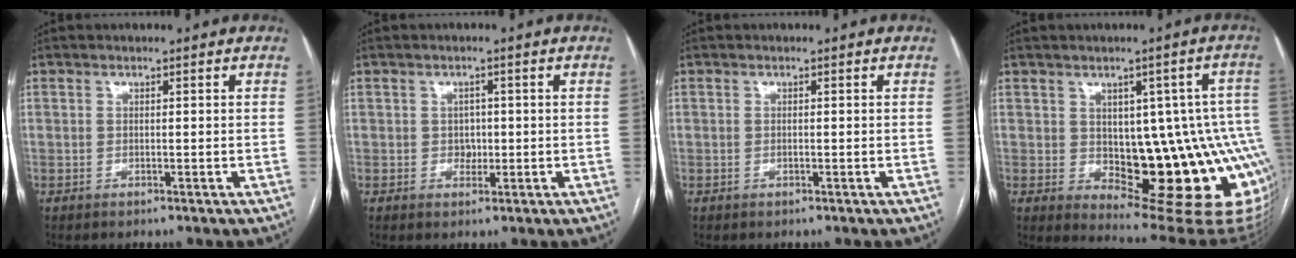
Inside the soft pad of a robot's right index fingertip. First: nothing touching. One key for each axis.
{"total": 2.0, "fx": -0.1, "fy": 1.7, "fz": 1.0, "tx": -0.010, "ty": 0.003, "tz": 0.000}
{"total": 0.0}
{"total": 17.8, "fx": -2.6, "fy": 7.1, "fz": 16.0, "tx": -0.123, "ty": 0.022, "tz": -0.010}